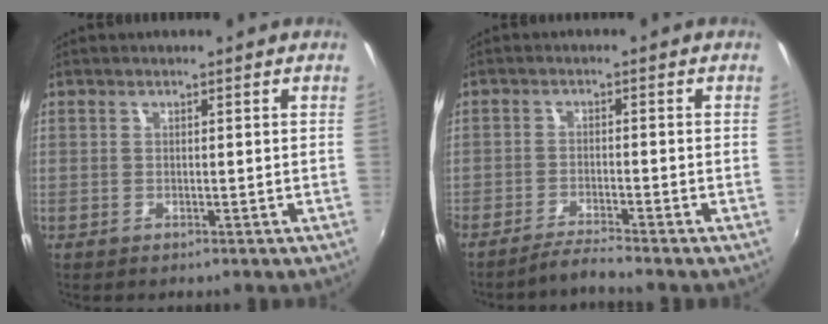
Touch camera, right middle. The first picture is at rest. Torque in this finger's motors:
{"motor_torque": [1.11, -1.03, 0.67, 0.21]}